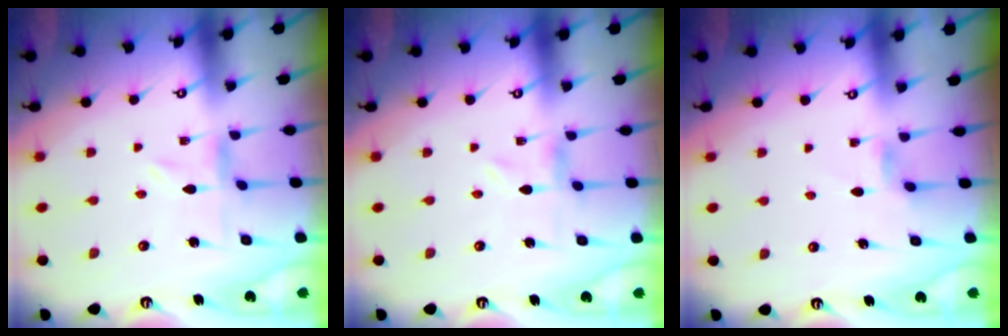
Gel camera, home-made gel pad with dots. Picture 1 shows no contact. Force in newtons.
{"total": 0.0}
{"total": 2.3, "press": 2.3, "slide": 0.4}